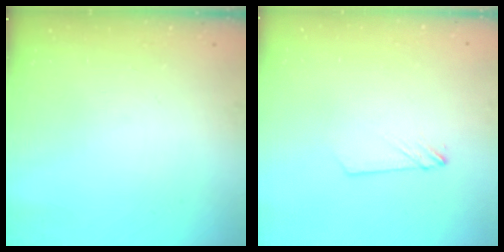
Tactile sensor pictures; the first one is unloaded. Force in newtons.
{"total": 2.8, "press": 2.8, "slide": 0.3}